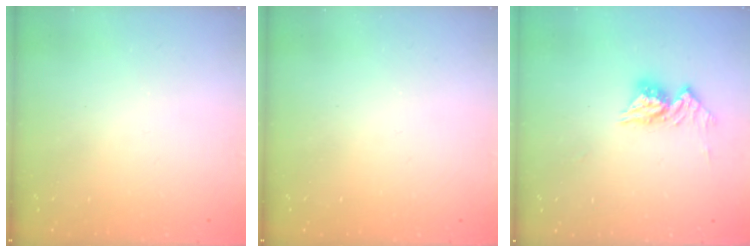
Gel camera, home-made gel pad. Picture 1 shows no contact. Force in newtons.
{"total": 0.0}
{"total": 9.9, "press": 9.8, "slide": 0.9}